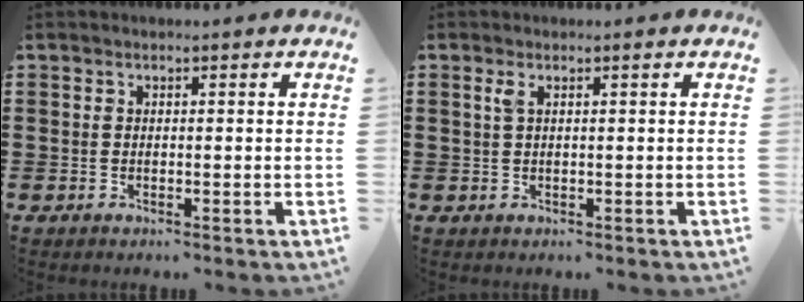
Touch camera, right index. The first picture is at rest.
{"total": 1.5, "force": [0.6, 0.2, 1.4], "torque": [-0.031, 0.002, 0.009]}